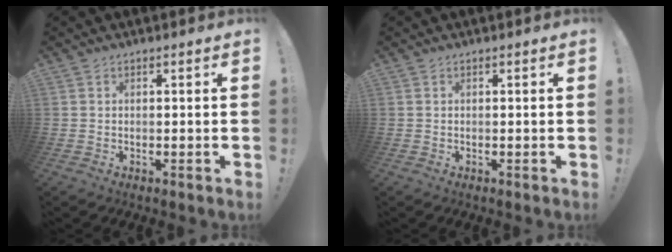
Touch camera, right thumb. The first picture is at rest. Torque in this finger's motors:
{"motor_torque": [0.00, 0.00, -0.01, 0.00, 0.00]}